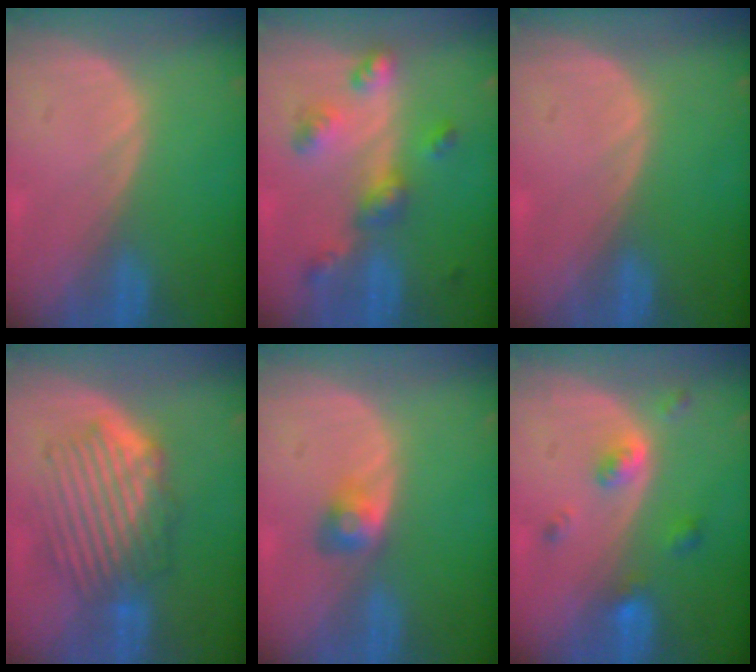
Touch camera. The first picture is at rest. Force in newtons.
{"total": 6.8, "press": 6.0, "slide": 3.2}
{"total": 0.0}
{"total": 8.4, "press": 7.8, "slide": 3.1}
{"total": 2.8, "press": 2.6, "slide": 1.2}
{"total": 4.4, "press": 4.1, "slide": 1.7}